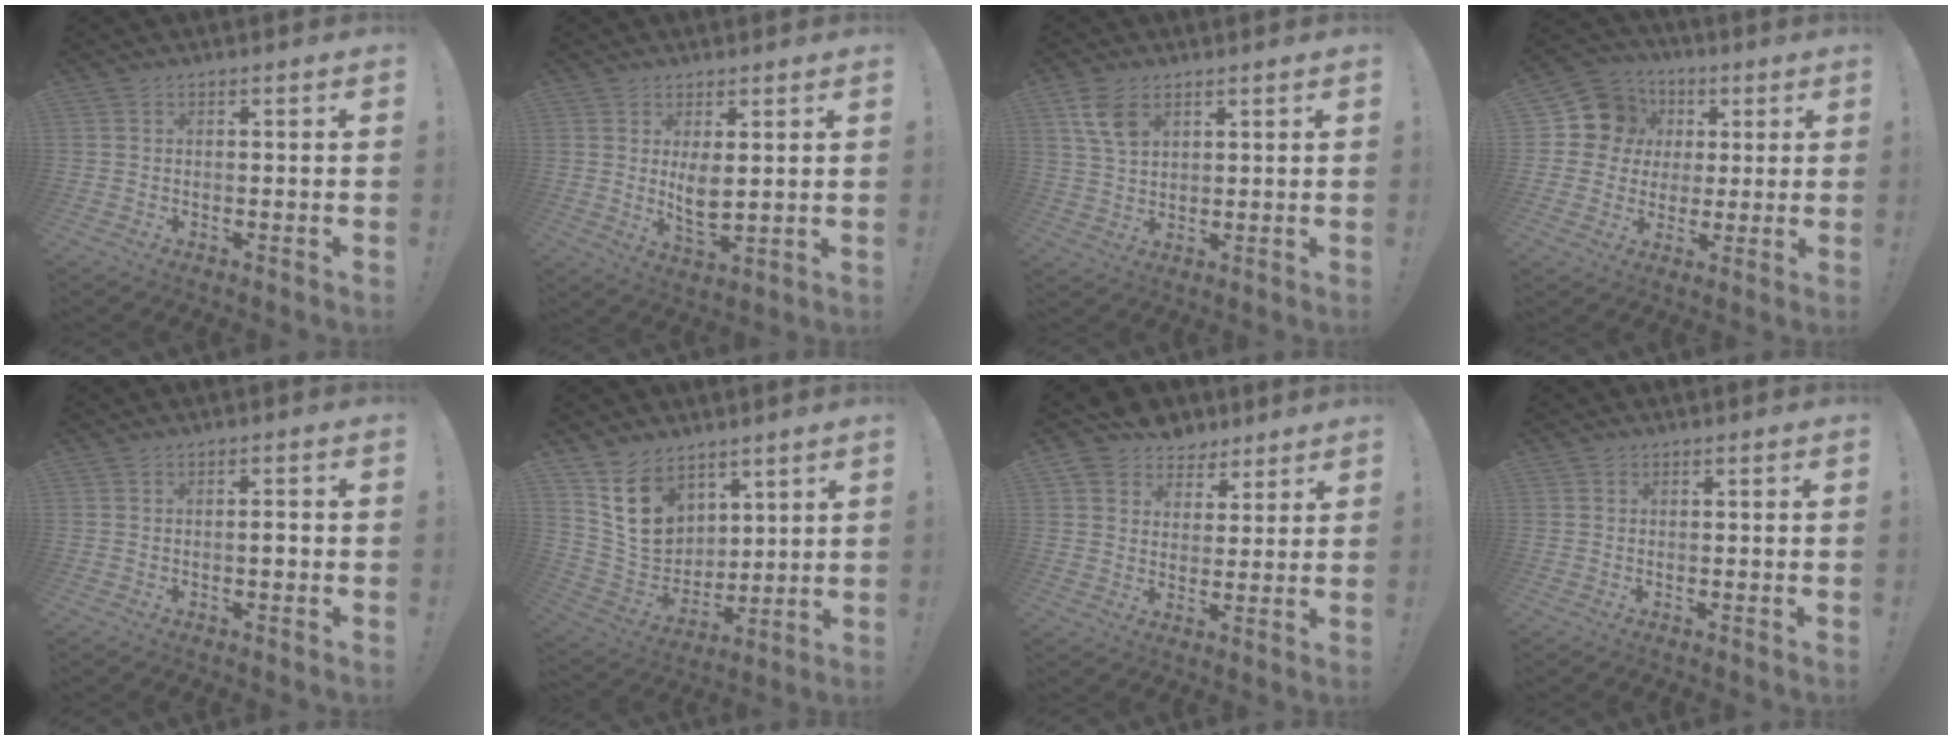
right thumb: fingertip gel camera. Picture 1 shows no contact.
{"total": 6.1, "force": [2.3, 2.8, 4.8], "torque": [-0.074, -0.019, 0.039]}
{"total": 7.2, "force": [3.7, 4.3, 4.5], "torque": [-0.083, -0.010, 0.074]}
{"total": 13.0, "force": [3.5, 11.8, 4.3], "torque": [-0.057, -0.010, 0.081]}
{"total": 1.9, "force": [-0.6, 0.4, 1.8], "torque": [-0.024, 0.001, -0.013]}
{"total": 15.4, "force": [8.8, 10.6, 6.7], "torque": [-0.112, -0.049, 0.176]}
{"total": 7.2, "force": [4.8, 5.4, 0.6], "torque": [-0.013, -0.036, 0.095]}
{"total": 0.0}